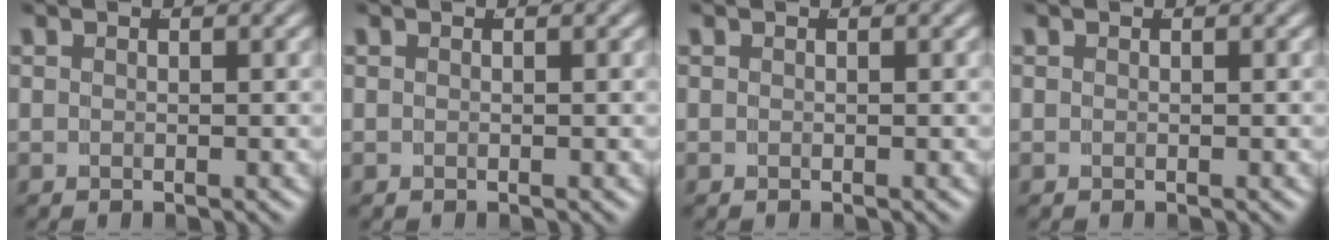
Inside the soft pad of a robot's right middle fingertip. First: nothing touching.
{"total": 0.0}
{"total": 0.0}
{"total": 0.0}